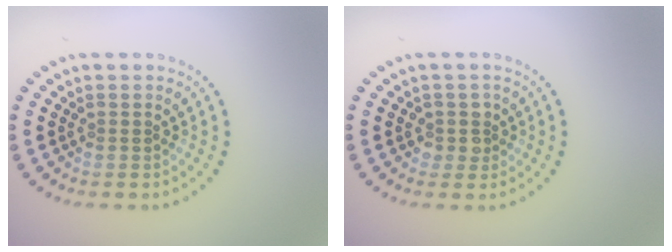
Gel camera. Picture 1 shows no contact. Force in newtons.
{"total": 1.6, "press": 1.4, "slide": 0.7}